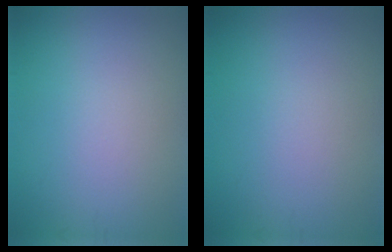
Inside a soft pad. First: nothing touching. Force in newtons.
{"total": 0.0}